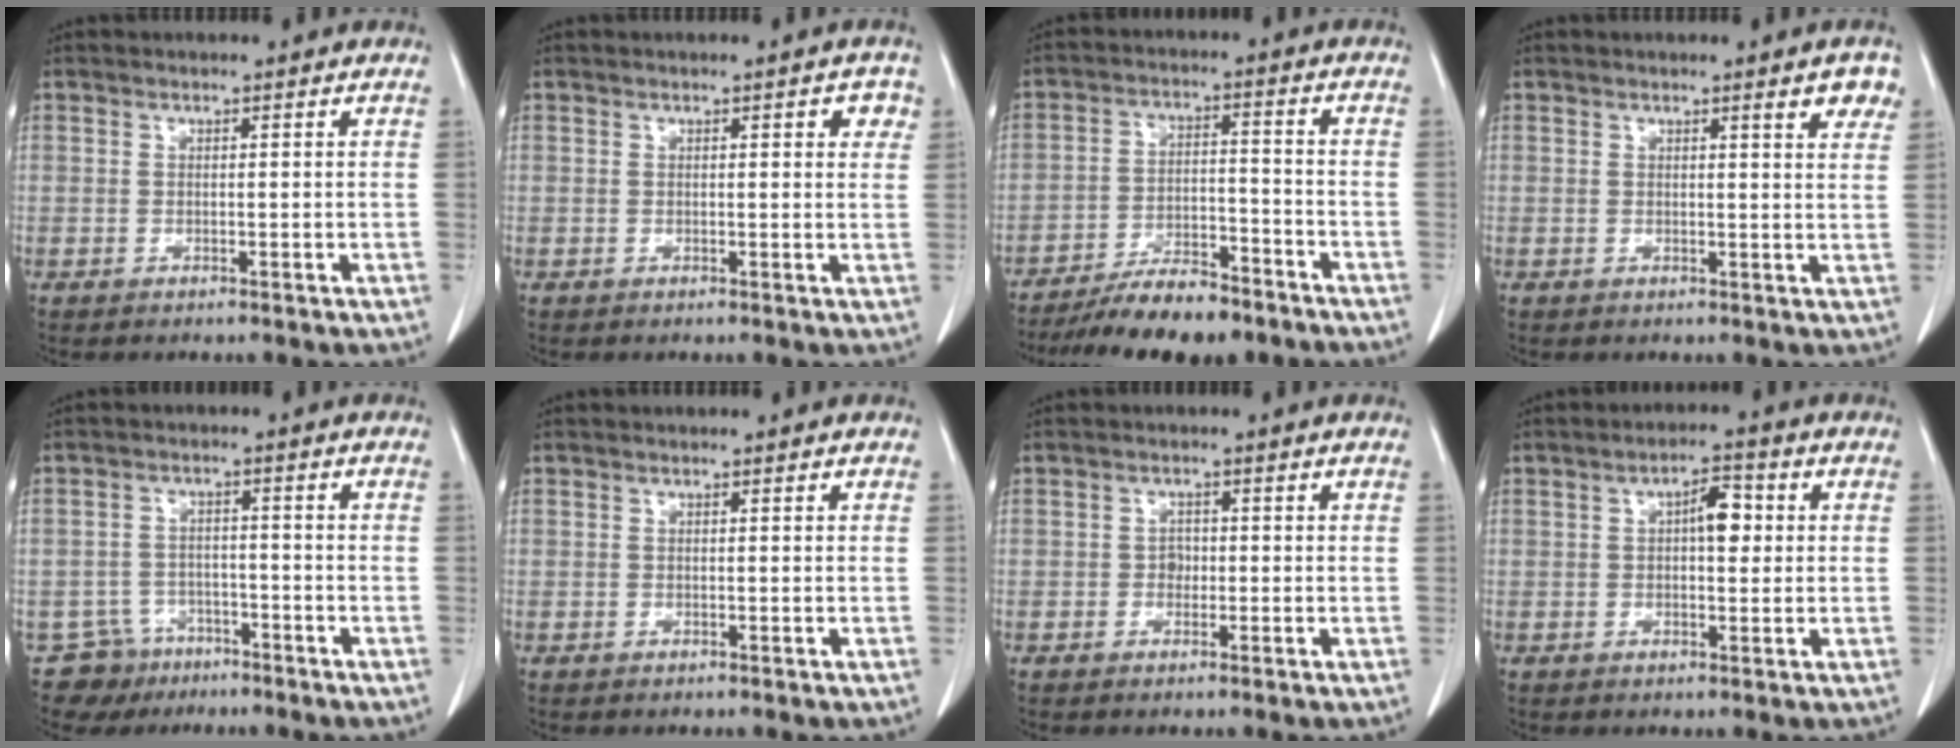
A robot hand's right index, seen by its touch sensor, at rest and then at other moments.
{"total": 2.7, "force": [1.2, 0.9, 2.2], "torque": [-0.016, 0.003, 0.010]}
{"total": 11.2, "force": [-9.4, 3.0, 5.3], "torque": [-0.079, 0.002, -0.154]}
{"total": 3.8, "force": [2.4, 0.5, 2.8], "torque": [-0.028, -0.006, 0.023]}
{"total": 5.6, "force": [-3.8, 4.1, -0.6], "torque": [0.016, 0.010, -0.061]}
{"total": 0.0}
{"total": 1.4, "force": [-0.2, 1.2, 0.8], "torque": [-0.009, 0.005, -0.004]}
{"total": 4.6, "force": [0.8, 1.7, 4.2], "torque": [-0.065, 0.012, 0.011]}